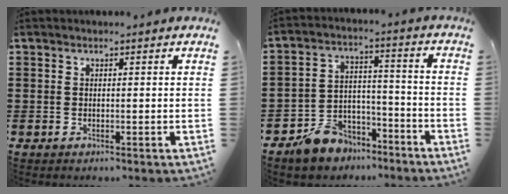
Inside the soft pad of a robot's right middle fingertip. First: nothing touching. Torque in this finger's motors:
{"motor_torque": [2.14, 0.00, 0.20, 0.09]}